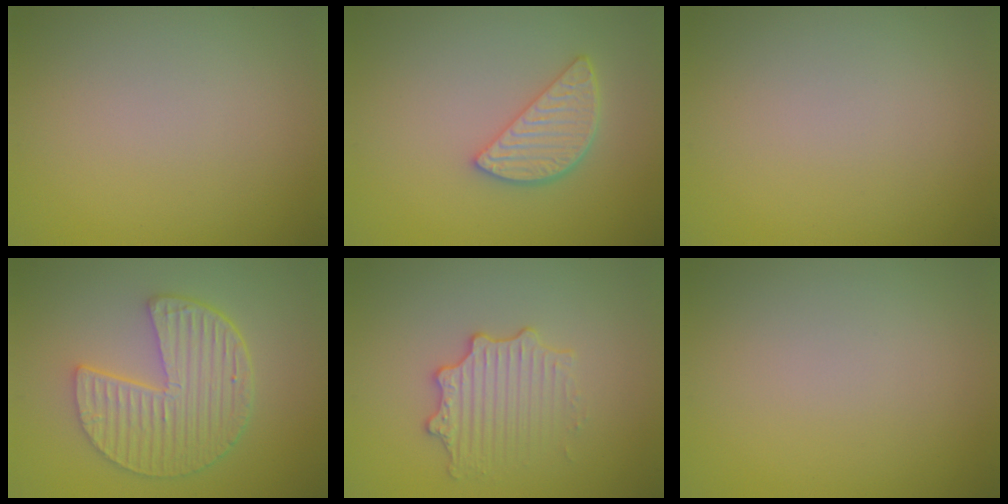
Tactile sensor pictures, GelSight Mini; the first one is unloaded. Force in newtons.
{"total": 3.7, "press": 3.1, "slide": 2.0}
{"total": 0.0}
{"total": 6.4, "press": 4.8, "slide": 4.2}
{"total": 2.9, "press": 2.8, "slide": 0.7}
{"total": 0.0}